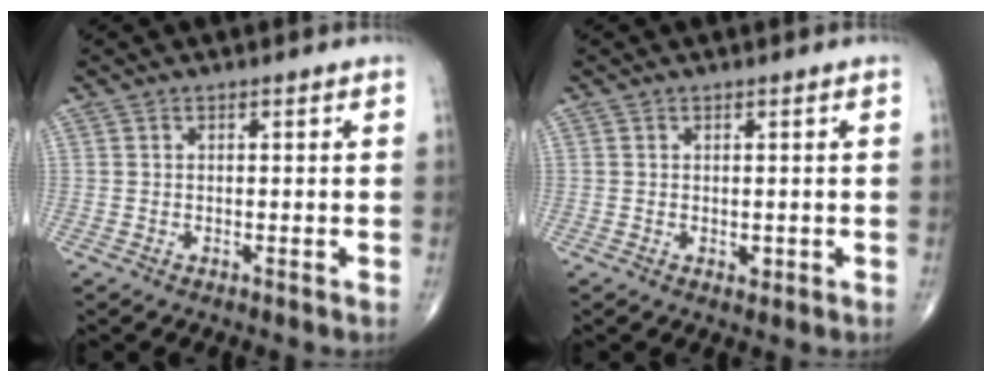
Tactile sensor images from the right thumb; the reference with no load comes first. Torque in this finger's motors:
{"motor_torque": [0.50, 0.64, -0.03, -0.24, 0.02]}